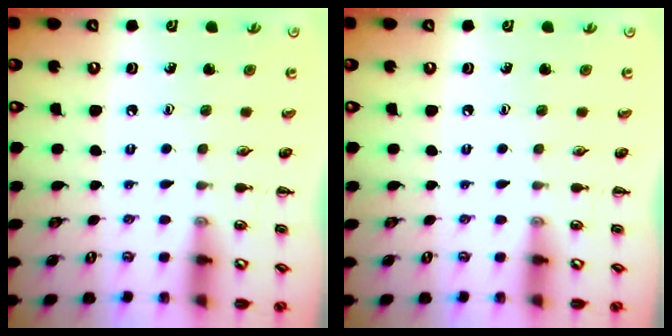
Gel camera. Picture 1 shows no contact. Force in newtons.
{"total": 0.0}